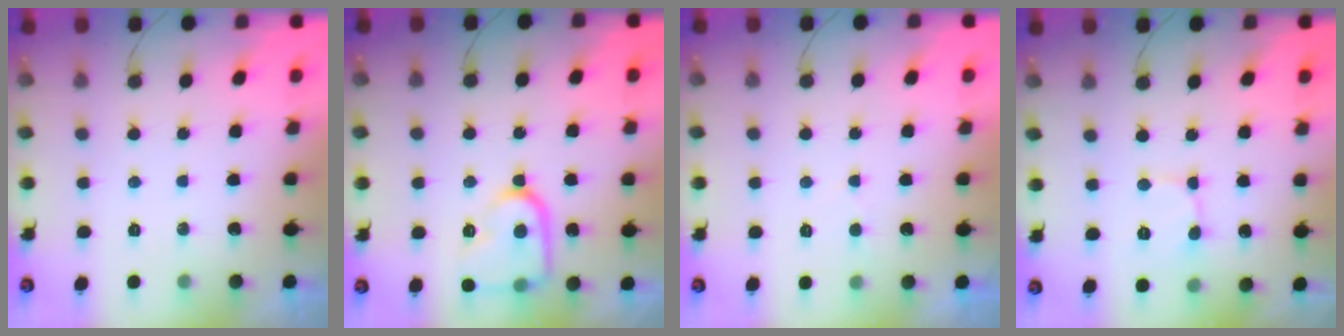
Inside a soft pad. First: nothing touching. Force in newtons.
{"total": 15.5, "press": 15.5, "slide": 1.4}
{"total": 2.5, "press": 2.5, "slide": 0.2}
{"total": 2.4, "press": 2.4, "slide": 0.2}